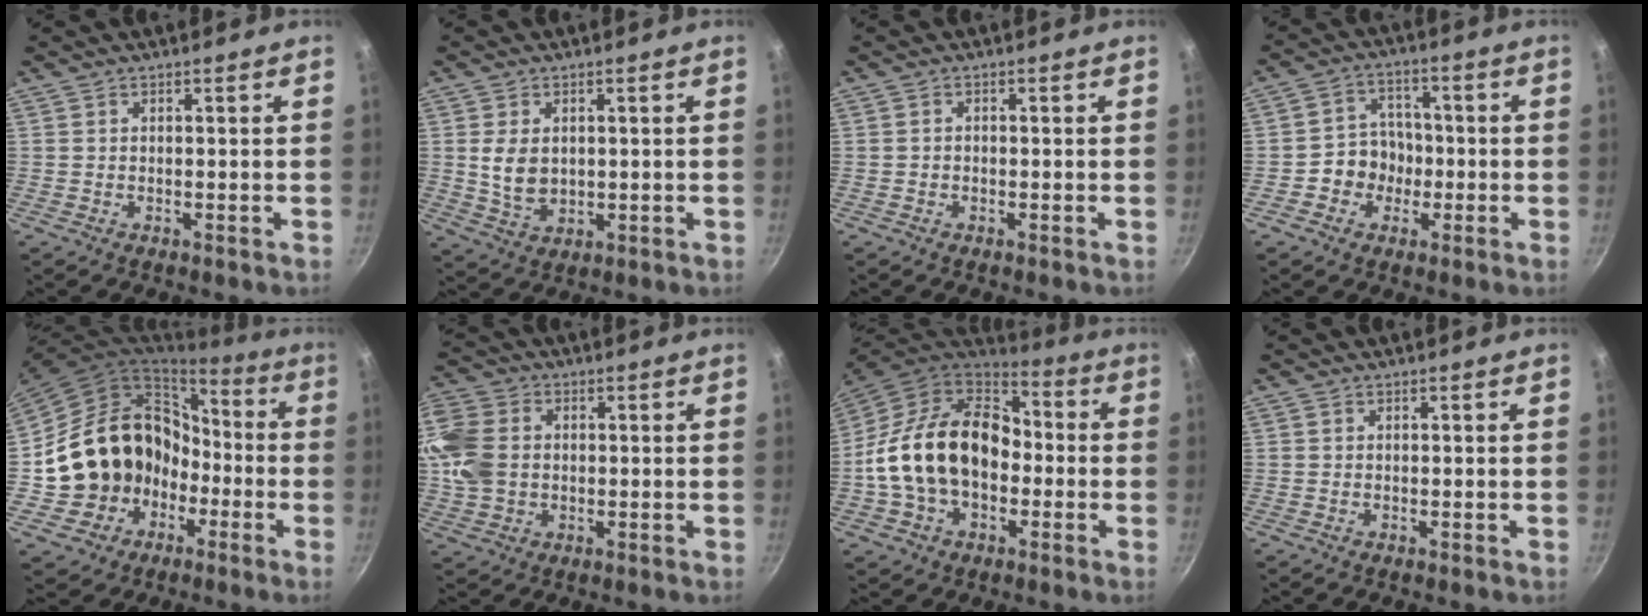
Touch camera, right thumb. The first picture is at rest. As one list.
[{"total": 6.2, "force": [0.9, 4.3, 4.4], "torque": [-0.073, -0.011, 0.026]}, {"total": 0.8, "force": [-0.4, 0.7, 0.3], "torque": [-0.006, 0.003, -0.007]}, {"total": 7.0, "force": [-1.8, 6.3, 2.4], "torque": [0.004, 0.027, -0.039]}, {"total": 18.5, "force": [-3.9, 16.6, 7.1], "torque": [-0.076, 0.067, -0.036]}, {"total": 15.1, "force": [1.2, 12.0, 9.1], "torque": [-0.202, 0.017, 0.016]}, {"total": 21.3, "force": [-1.7, 15.2, 14.8], "torque": [-0.240, 0.049, -0.035]}, {"total": 0.0}]